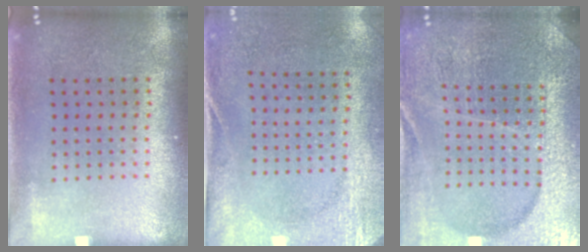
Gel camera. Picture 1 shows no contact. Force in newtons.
{"total": 2.7, "press": 2.1, "slide": 1.7}
{"total": 4.9, "press": 4.5, "slide": 1.9}